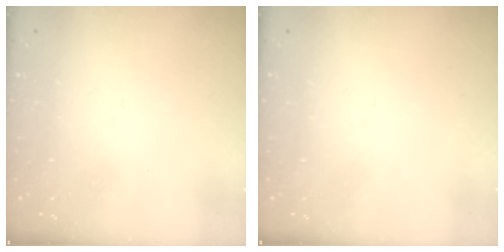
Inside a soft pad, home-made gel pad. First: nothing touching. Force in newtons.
{"total": 0.0}